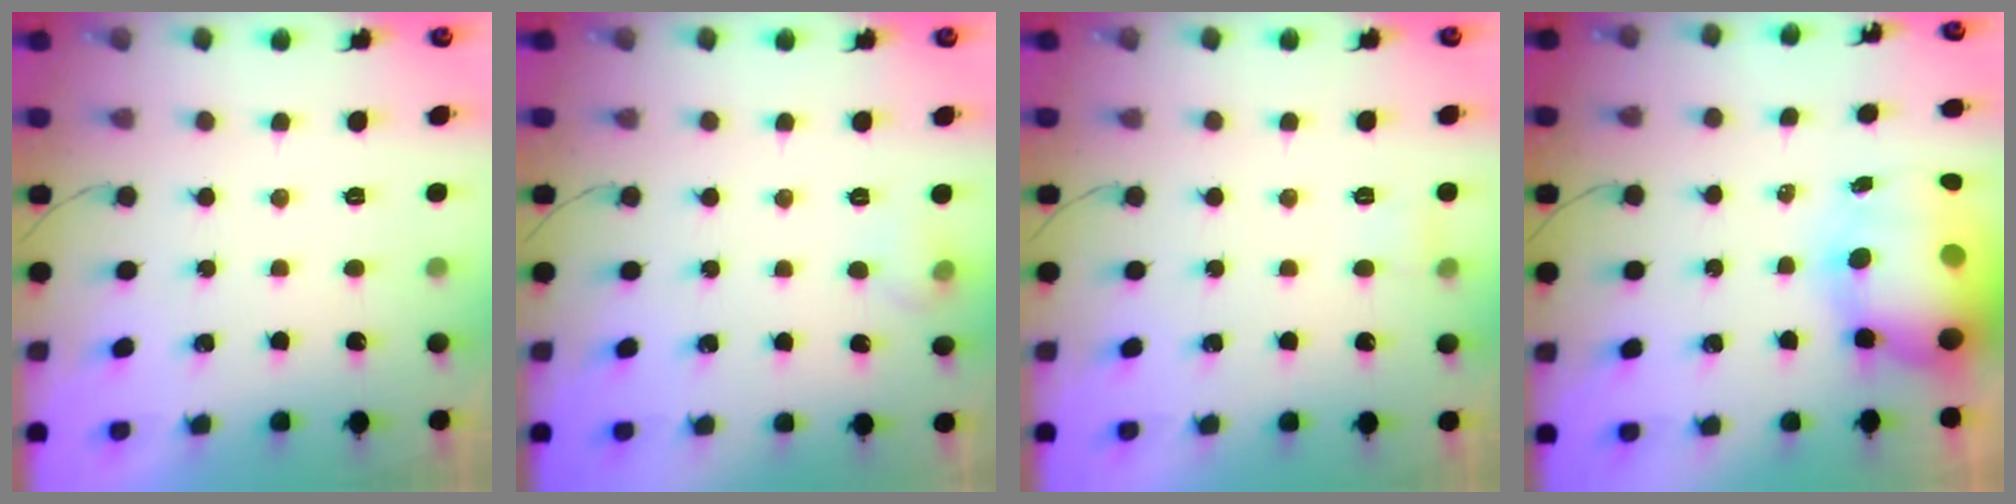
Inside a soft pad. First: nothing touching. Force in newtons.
{"total": 7.9, "press": 4.8, "slide": 6.3}
{"total": 7.5, "press": 3.4, "slide": 6.7}
{"total": 16.2, "press": 15.7, "slide": 3.8}